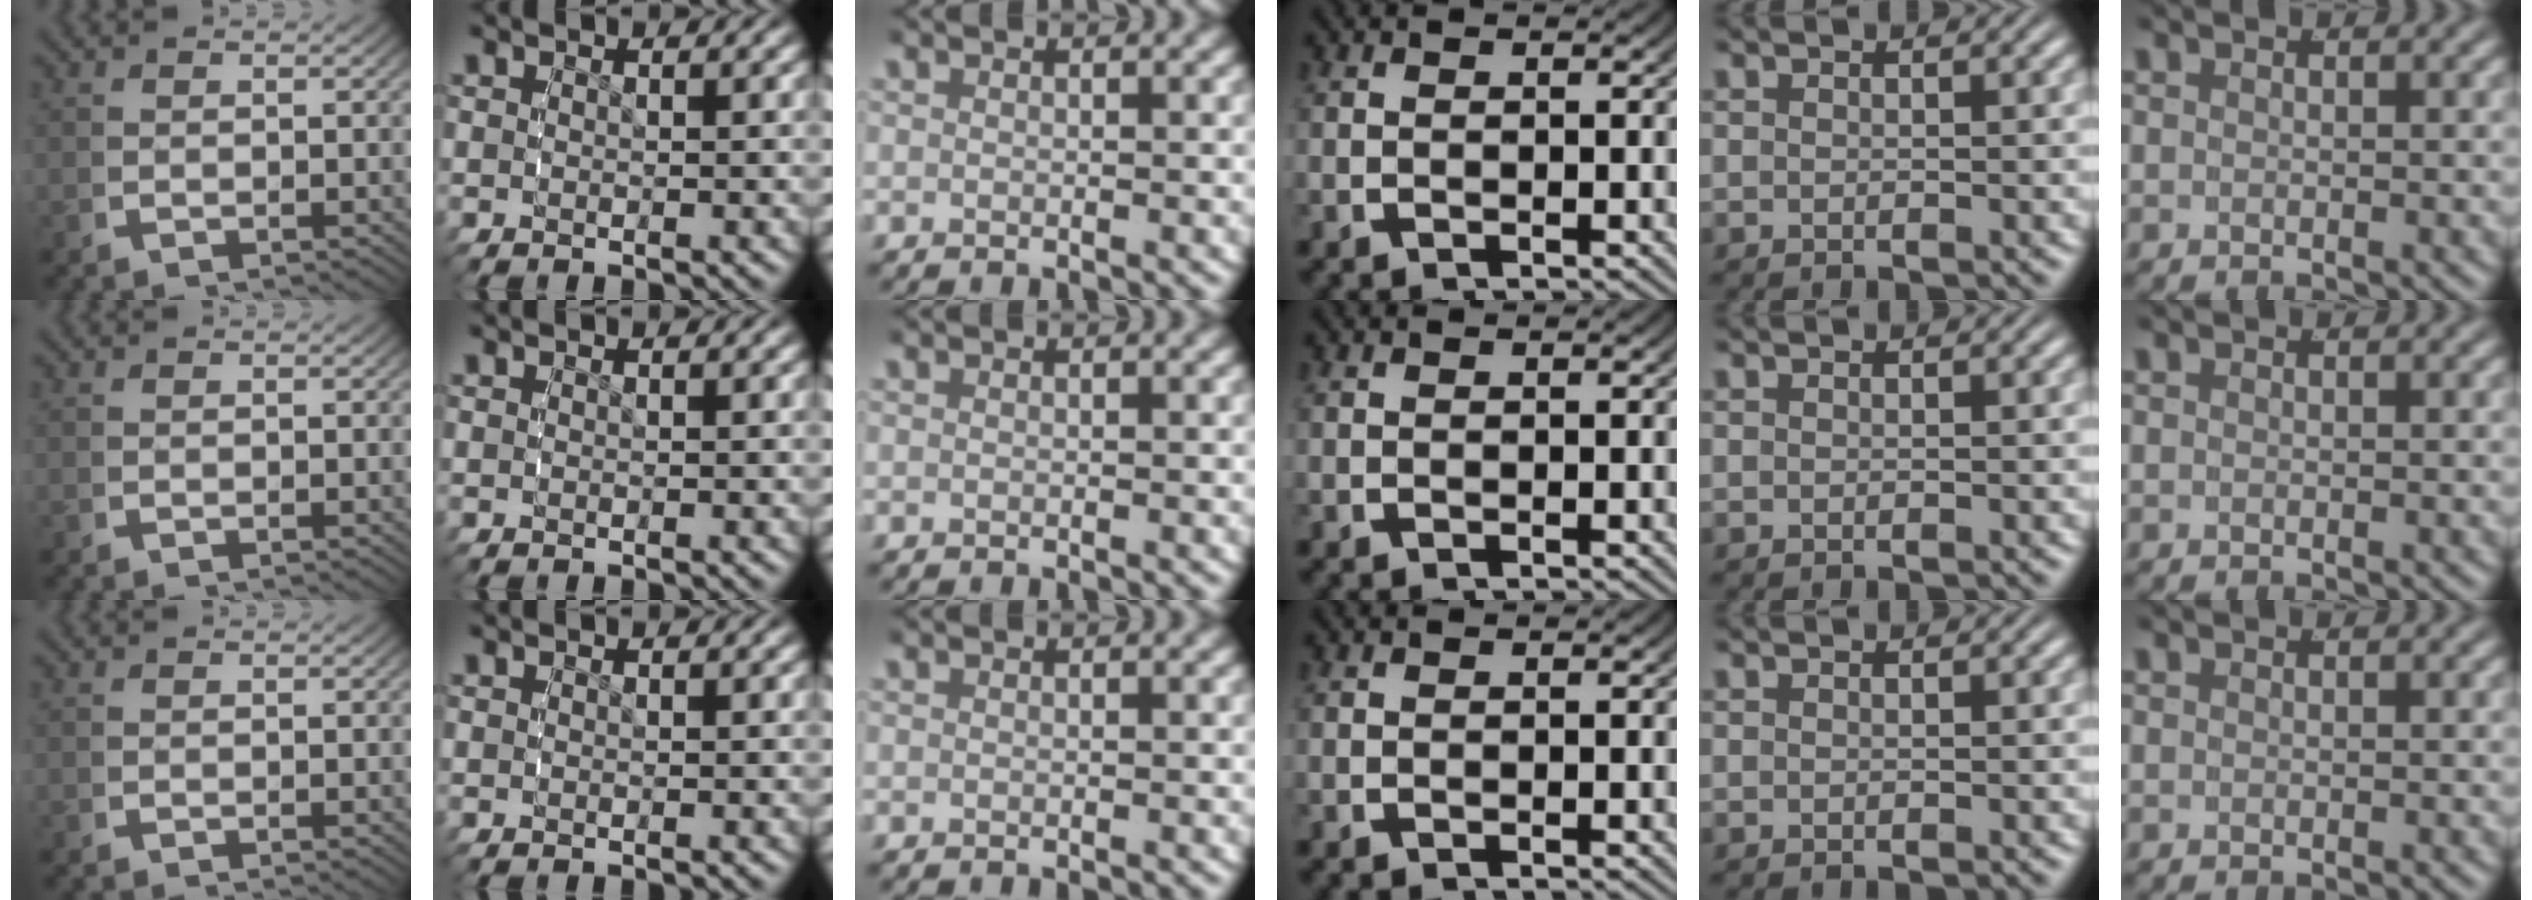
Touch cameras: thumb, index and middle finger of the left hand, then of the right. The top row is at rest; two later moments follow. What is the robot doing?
{"motion": "reach", "object": "backpack"}